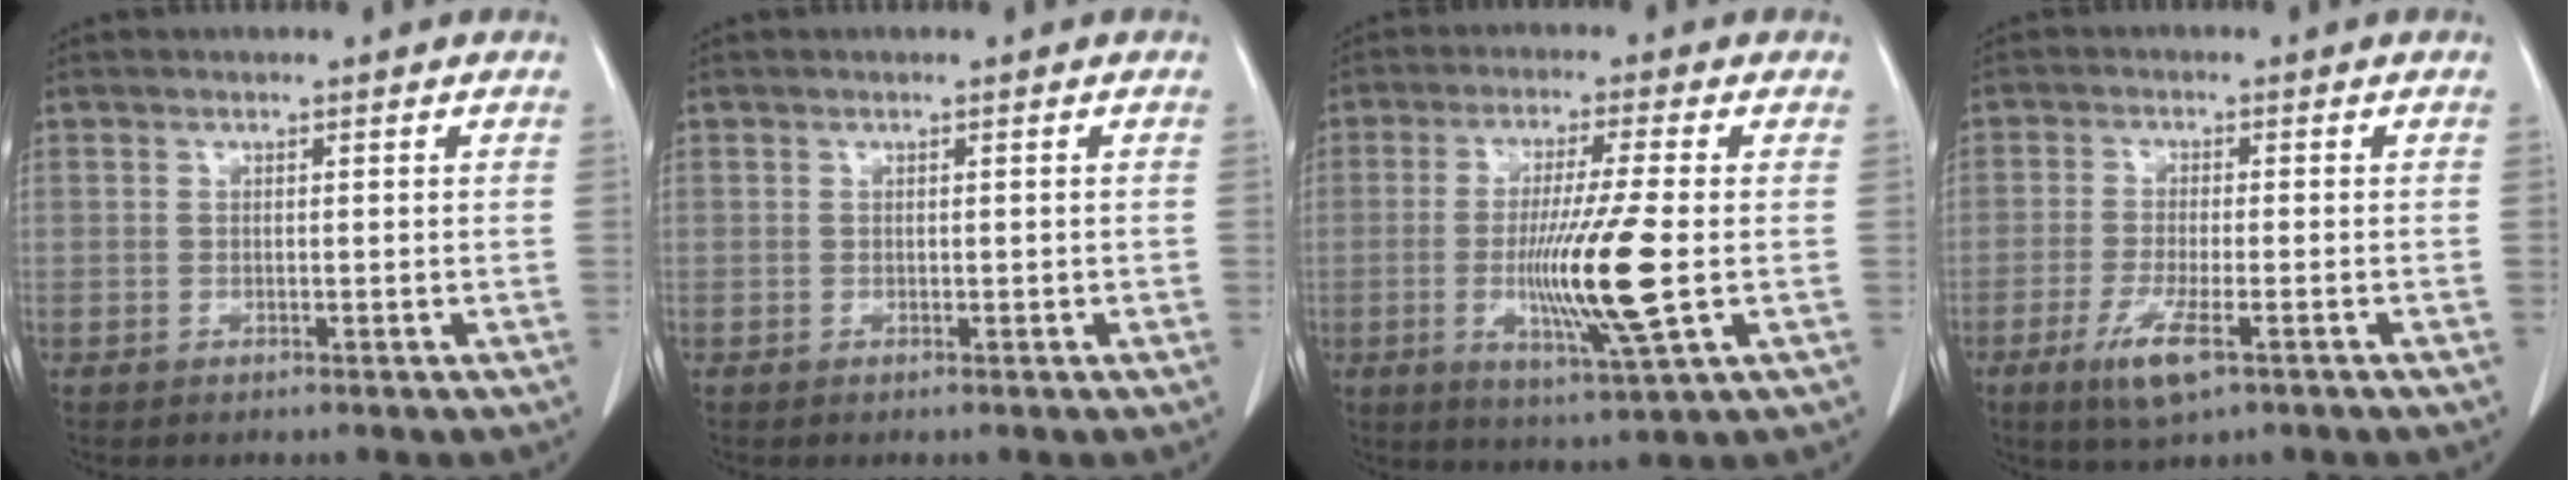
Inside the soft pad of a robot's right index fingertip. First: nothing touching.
{"total": 0.0}
{"total": 12.0, "force": [-1.8, -0.4, 11.9], "torque": [-0.223, -0.022, -0.035]}
{"total": 6.4, "force": [-3.4, 1.1, 5.3], "torque": [-0.106, -0.015, -0.057]}